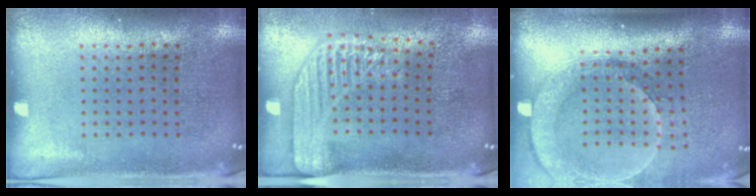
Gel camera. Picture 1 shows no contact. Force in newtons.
{"total": 2.2, "press": 1.9, "slide": 1.2}
{"total": 2.6, "press": 2.0, "slide": 1.7}